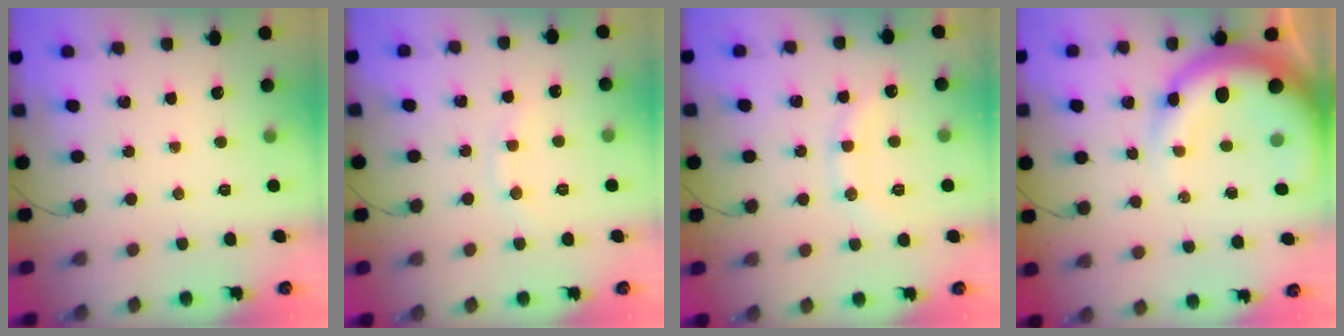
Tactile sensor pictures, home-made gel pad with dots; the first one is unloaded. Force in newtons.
{"total": 4.7, "press": 4.5, "slide": 1.4}
{"total": 12.1, "press": 12.1, "slide": 0.9}
{"total": 13.4, "press": 13.1, "slide": 2.6}